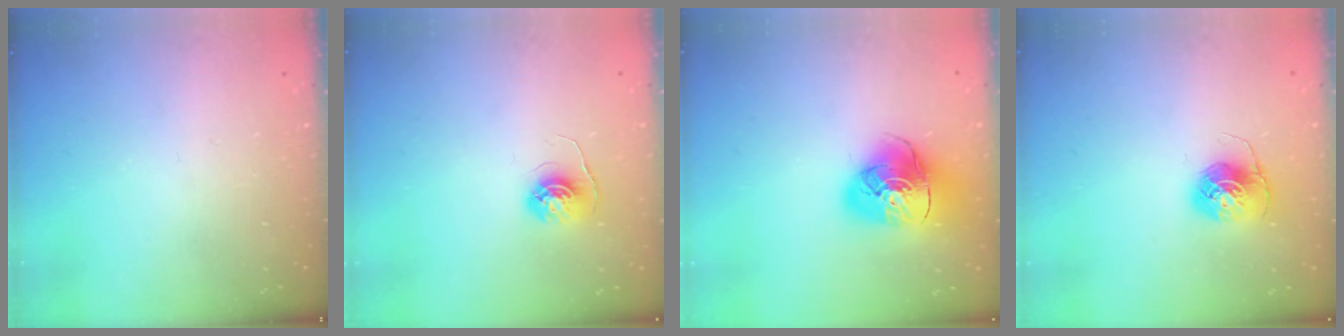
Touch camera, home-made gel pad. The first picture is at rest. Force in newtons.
{"total": 5.6, "press": 5.5, "slide": 0.4}
{"total": 14.9, "press": 14.7, "slide": 2.0}
{"total": 7.1, "press": 7.1, "slide": 0.5}